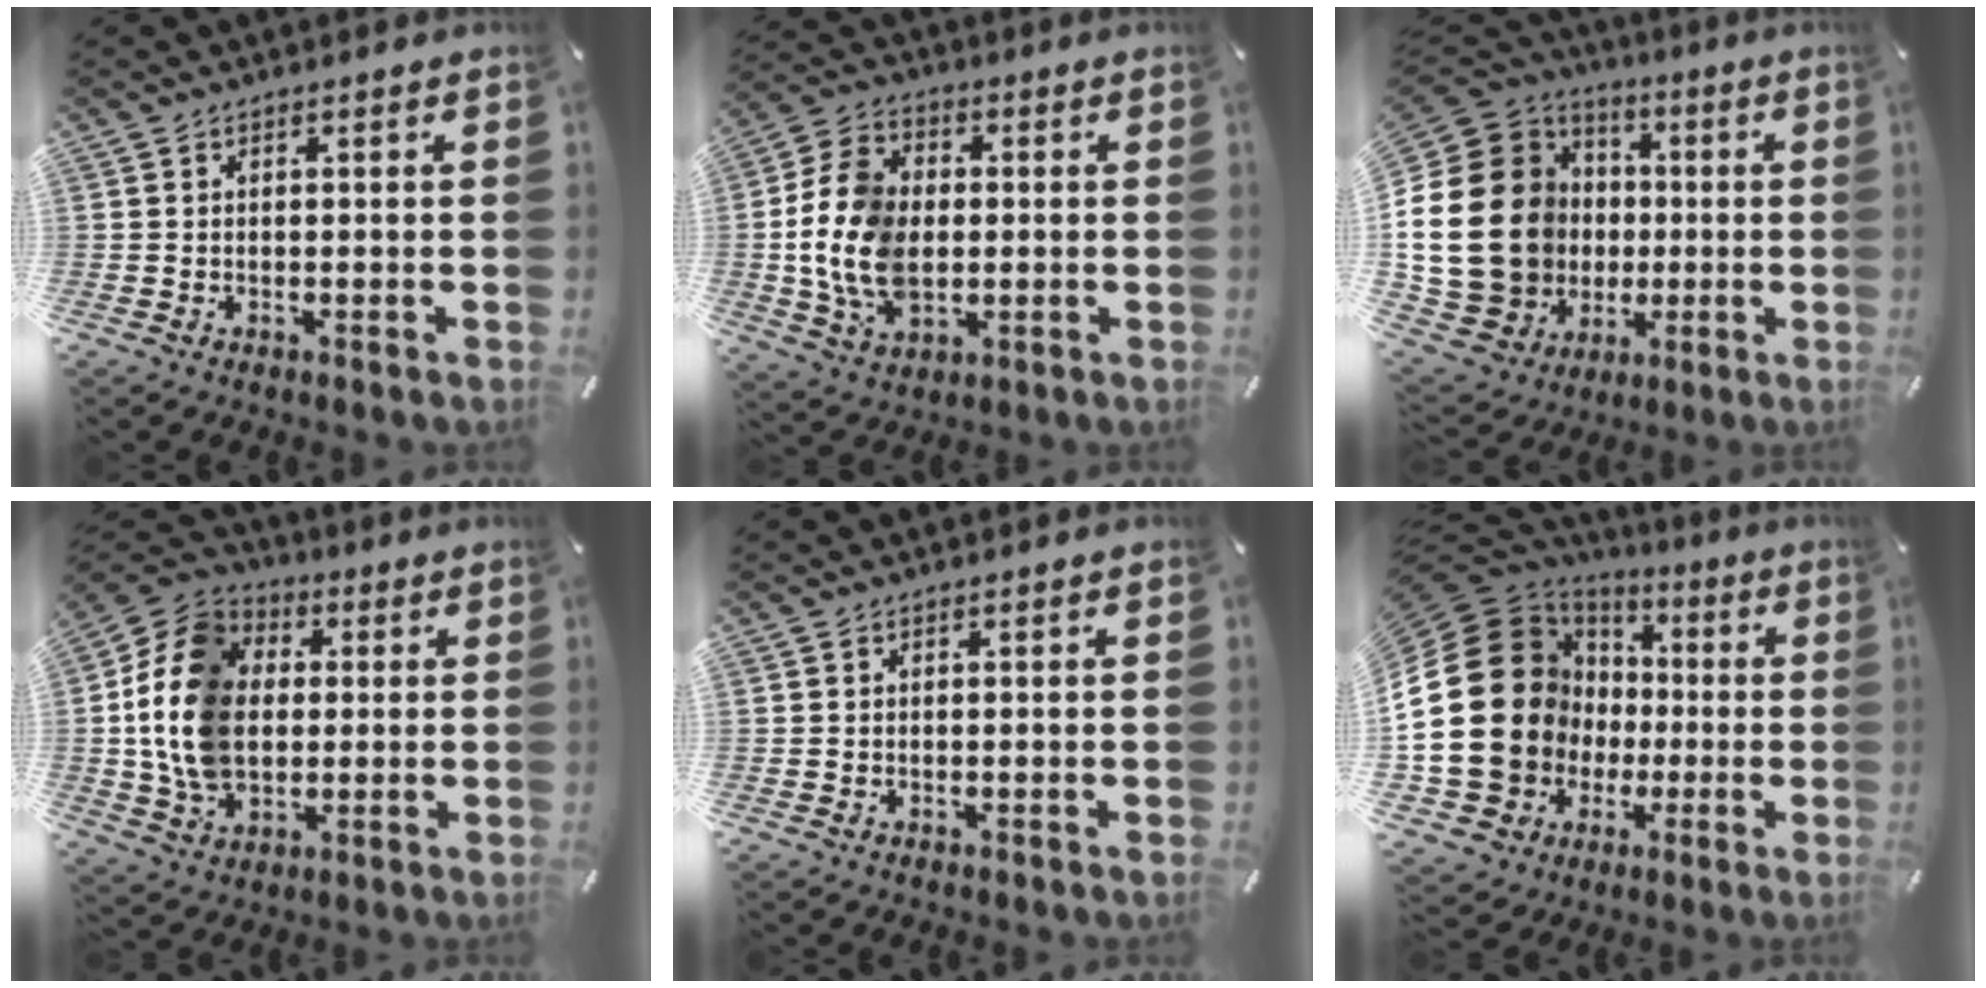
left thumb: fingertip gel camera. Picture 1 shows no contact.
{"total": 14.7, "force": [-1.1, 10.9, 9.8], "torque": [-0.232, 0.015, -0.018]}
{"total": 25.5, "force": [-0.6, 21.6, 13.7], "torque": [-0.292, -0.006, 0.027]}
{"total": 16.2, "force": [0.0, 12.9, 9.7], "torque": [-0.231, 0.016, 0.000]}
{"total": 0.0}
{"total": 27.3, "force": [-0.2, 22.8, 15.0], "torque": [-0.327, -0.014, 0.039]}